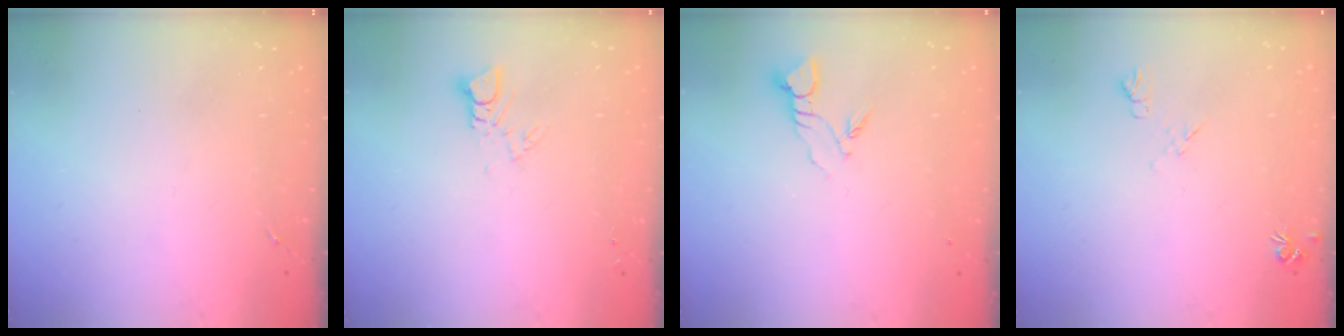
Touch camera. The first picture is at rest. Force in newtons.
{"total": 3.6, "press": 3.6, "slide": 0.1}
{"total": 3.7, "press": 3.7, "slide": 0.4}
{"total": 5.3, "press": 5.2, "slide": 0.9}